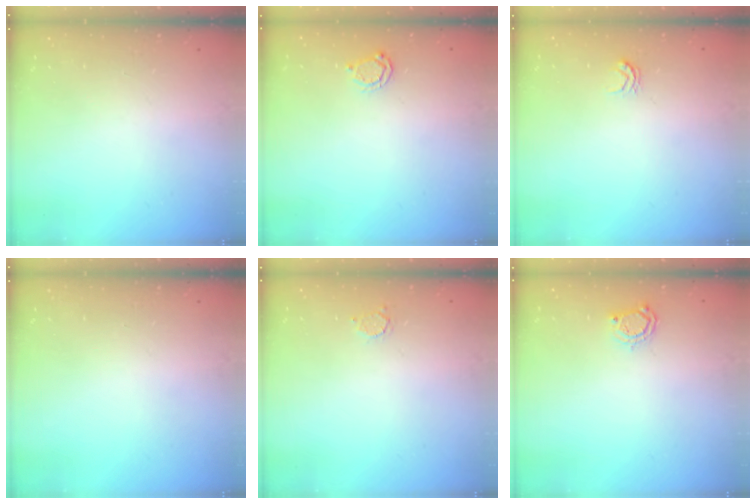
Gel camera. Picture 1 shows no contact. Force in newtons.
{"total": 3.8, "press": 3.8, "slide": 0.5}
{"total": 3.0, "press": 3.0, "slide": 0.4}
{"total": 0.0}
{"total": 2.2, "press": 2.2, "slide": 0.2}
{"total": 5.5, "press": 5.4, "slide": 0.6}